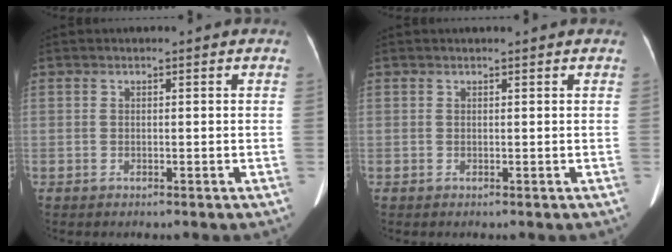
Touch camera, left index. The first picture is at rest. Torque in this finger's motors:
{"motor_torque": [0.02, -0.05, -0.03, -0.01]}